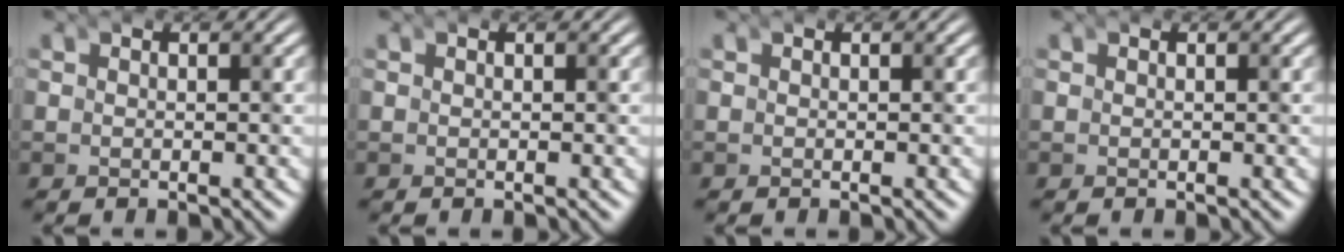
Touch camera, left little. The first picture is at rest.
{"total": 0.0}
{"total": 0.0}
{"total": 0.0}